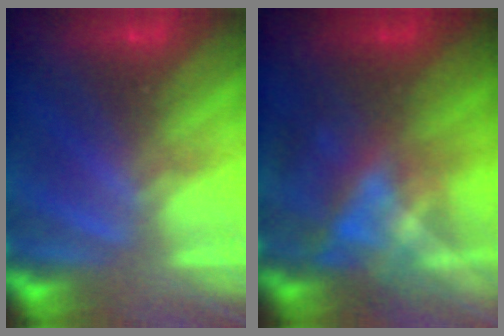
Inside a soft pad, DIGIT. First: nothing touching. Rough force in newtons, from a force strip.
{"total": 4.6}